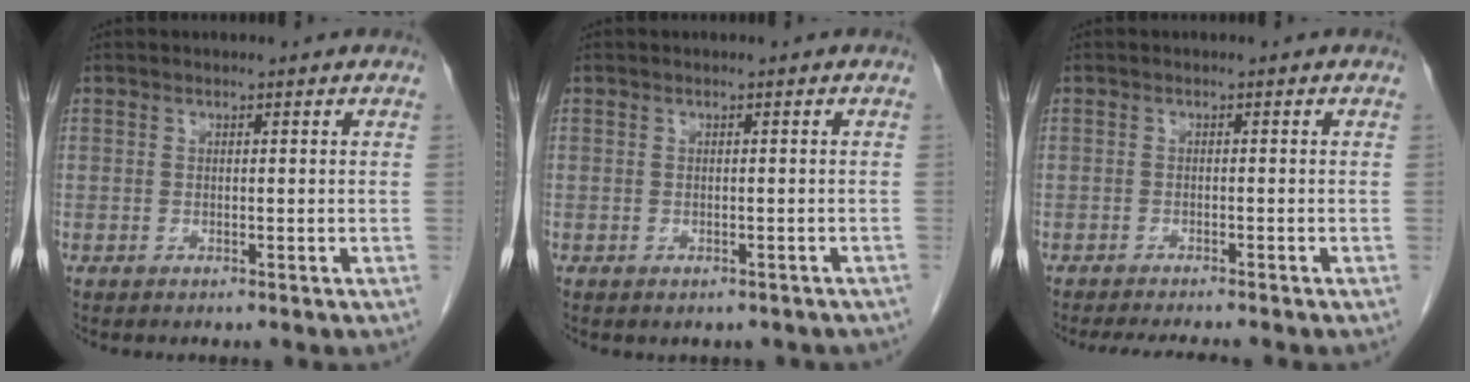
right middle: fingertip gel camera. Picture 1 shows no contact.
{"total": 2.6, "force": [-2.1, 1.3, 0.8], "torque": [-0.009, 0.000, -0.021]}
{"total": 5.0, "force": [-4.5, 0.3, 2.2], "torque": [-0.024, -0.012, -0.068]}